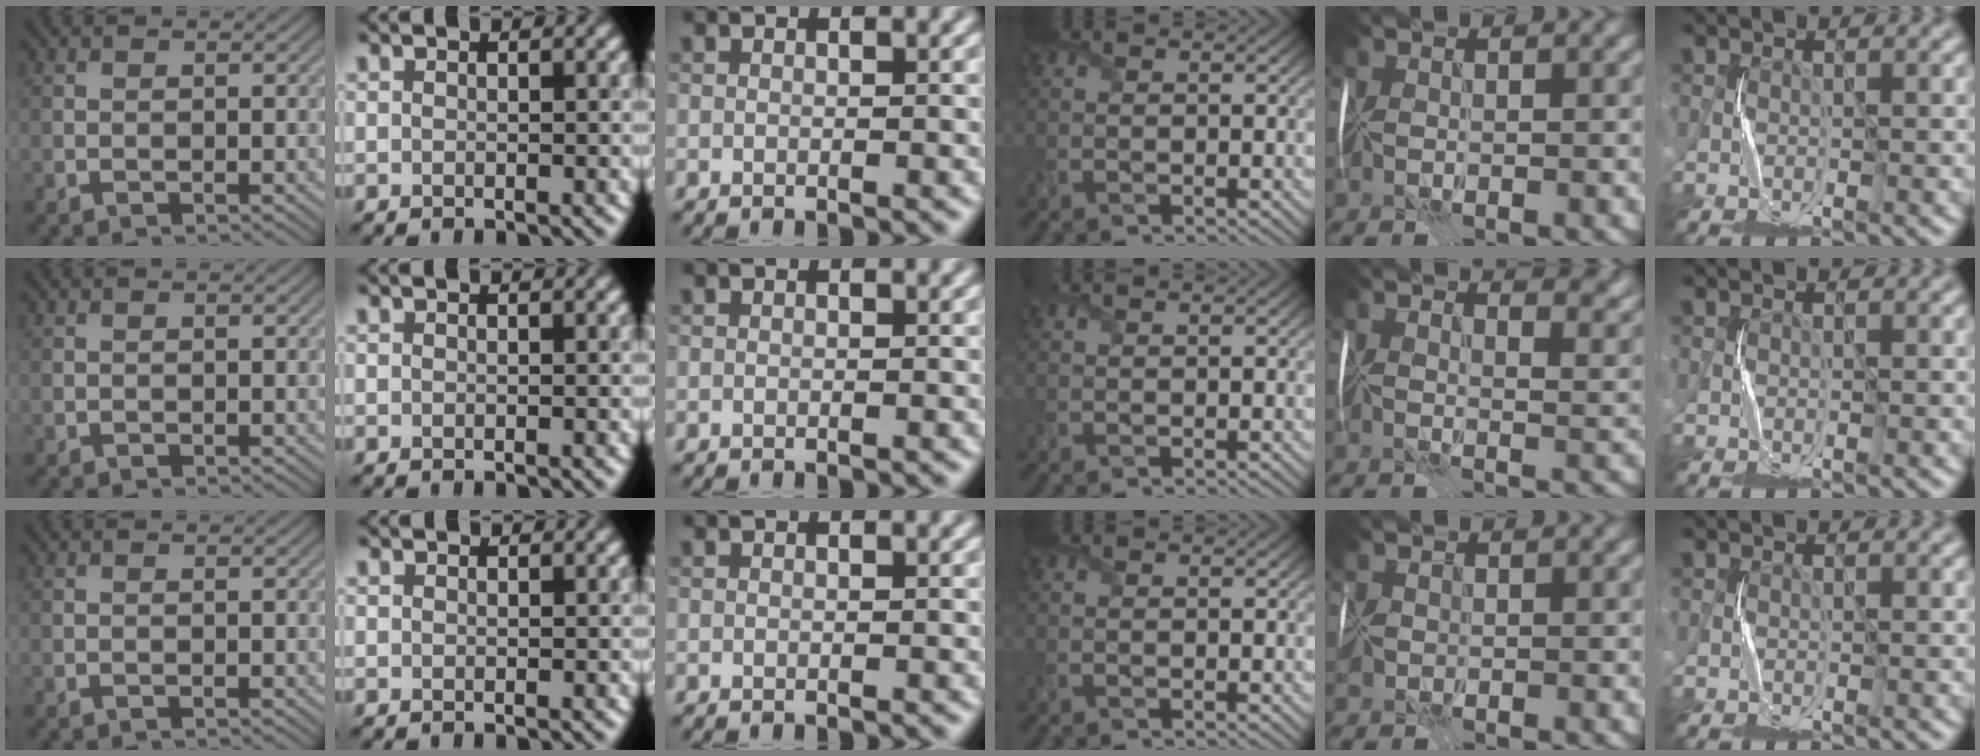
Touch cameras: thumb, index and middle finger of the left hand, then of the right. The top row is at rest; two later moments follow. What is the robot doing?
{"motion": "fold", "object": "plastic wrap"}